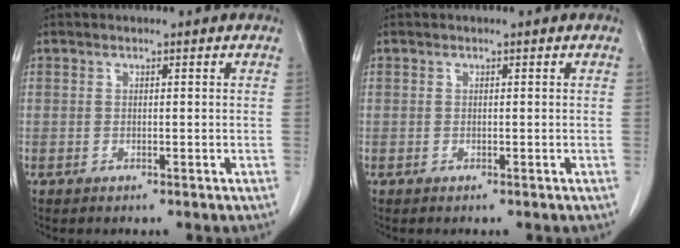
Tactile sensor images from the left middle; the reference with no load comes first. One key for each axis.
{"total": 0.0}